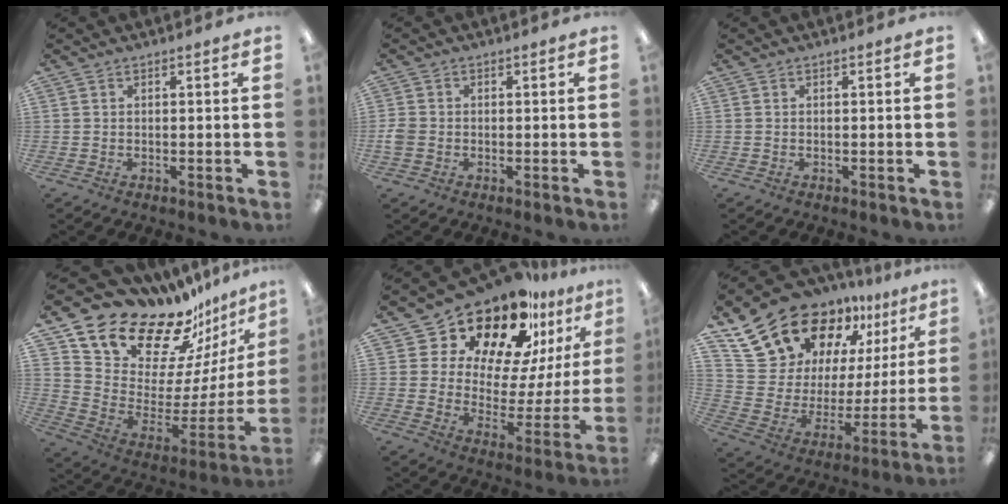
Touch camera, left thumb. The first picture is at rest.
{"total": 2.8, "force": [-0.6, 2.4, 1.4], "torque": [-0.021, 0.007, -0.010]}
{"total": 0.0}
{"total": 18.6, "force": [16.4, 7.0, 5.2], "torque": [-0.098, -0.144, 0.301]}
{"total": 21.8, "force": [18.0, 8.4, 9.1], "torque": [-0.163, -0.131, 0.311]}
{"total": 20.5, "force": [15.6, 11.1, 7.2], "torque": [-0.131, -0.115, 0.295]}